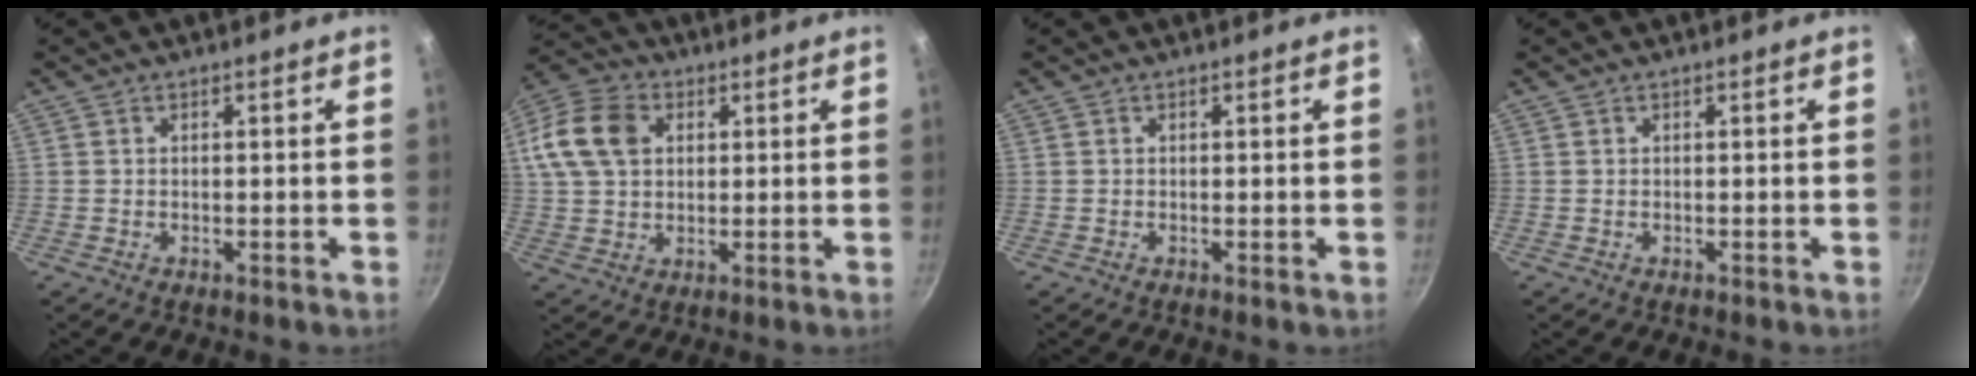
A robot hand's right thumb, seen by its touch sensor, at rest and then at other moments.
{"total": 14.5, "force": [3.6, 10.7, 9.1], "torque": [-0.182, 0.019, 0.056]}
{"total": 0.0}
{"total": 0.0}